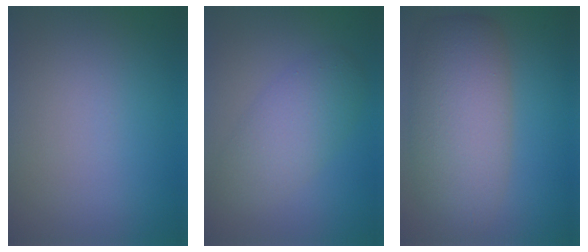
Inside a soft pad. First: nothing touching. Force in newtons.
{"total": 4.1, "press": 4.0, "slide": 0.4}
{"total": 7.5, "press": 7.5, "slide": 0.2}